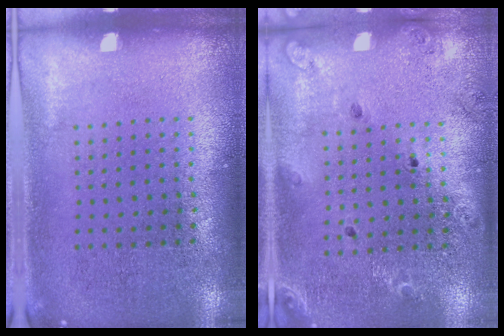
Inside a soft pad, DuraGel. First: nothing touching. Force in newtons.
{"total": 1.4, "press": 1.4, "slide": 0.2}